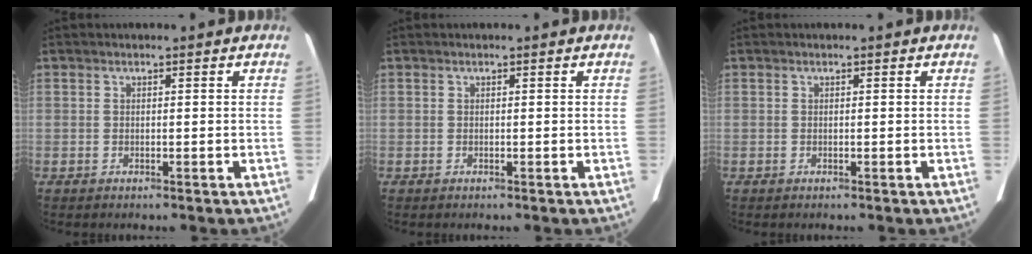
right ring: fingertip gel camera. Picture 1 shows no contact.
{"total": 0.0}
{"total": 0.0}